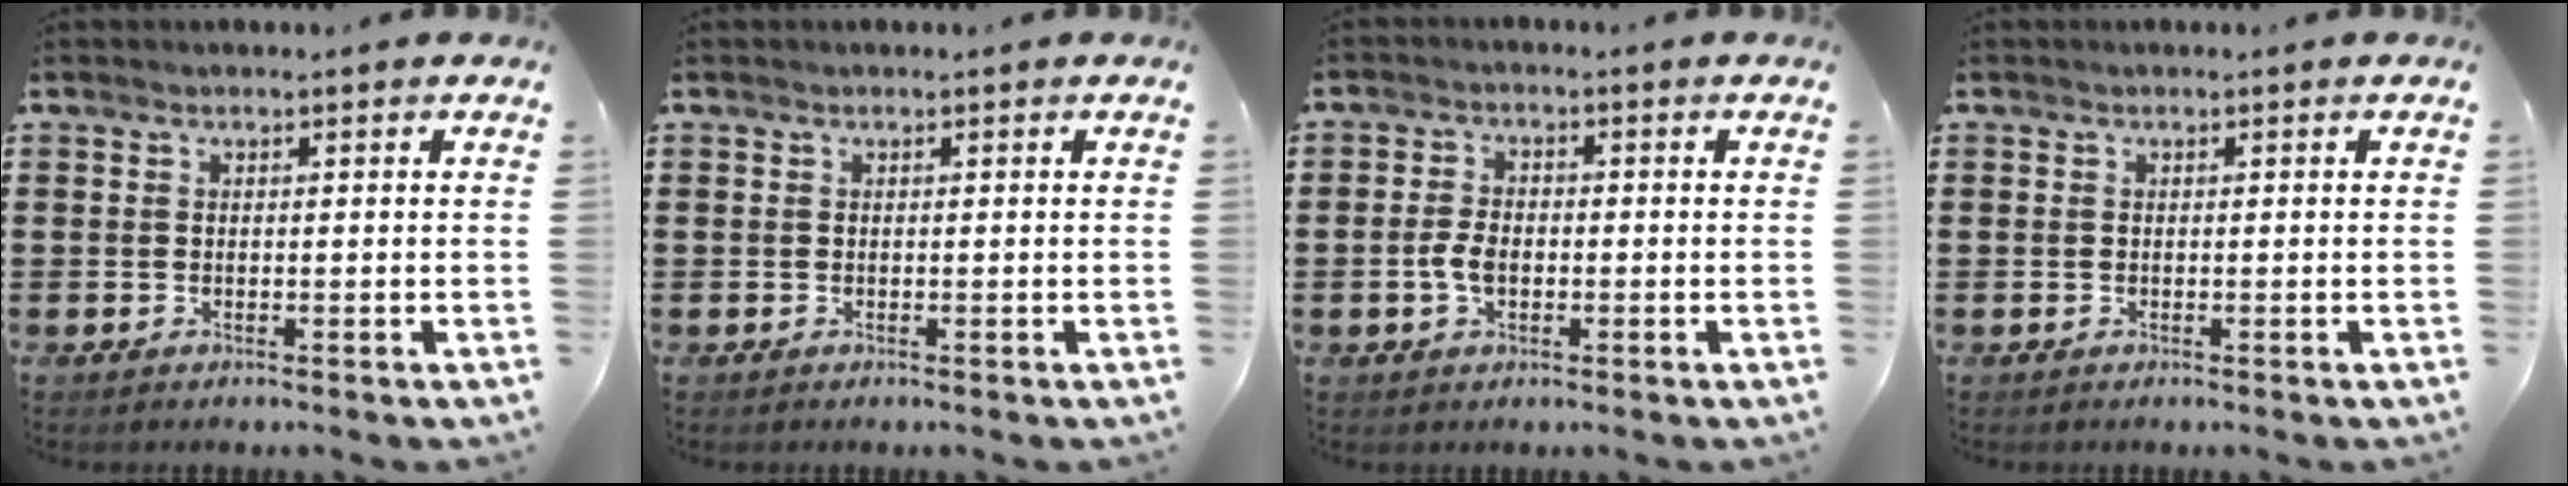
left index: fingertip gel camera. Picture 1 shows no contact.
{"total": 0.0}
{"total": 3.6, "force": [-0.8, 2.1, 2.8], "torque": [-0.075, -0.004, -0.020]}
{"total": 0.0}